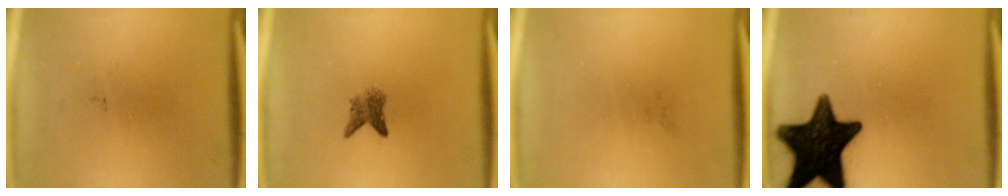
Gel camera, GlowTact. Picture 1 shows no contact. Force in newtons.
{"total": 2.6}
{"total": 0.0}
{"total": 17.8}